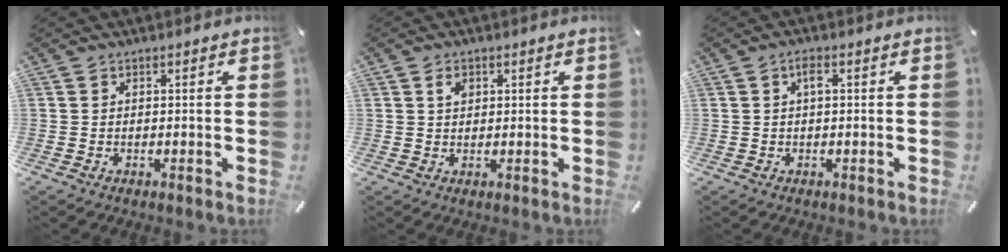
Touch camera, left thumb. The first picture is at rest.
{"total": 2.0, "force": [0.9, 1.5, 1.0], "torque": [-0.007, -0.004, 0.013]}
{"total": 2.0, "force": [0.3, 0.6, 1.9], "torque": [-0.038, 0.006, 0.004]}